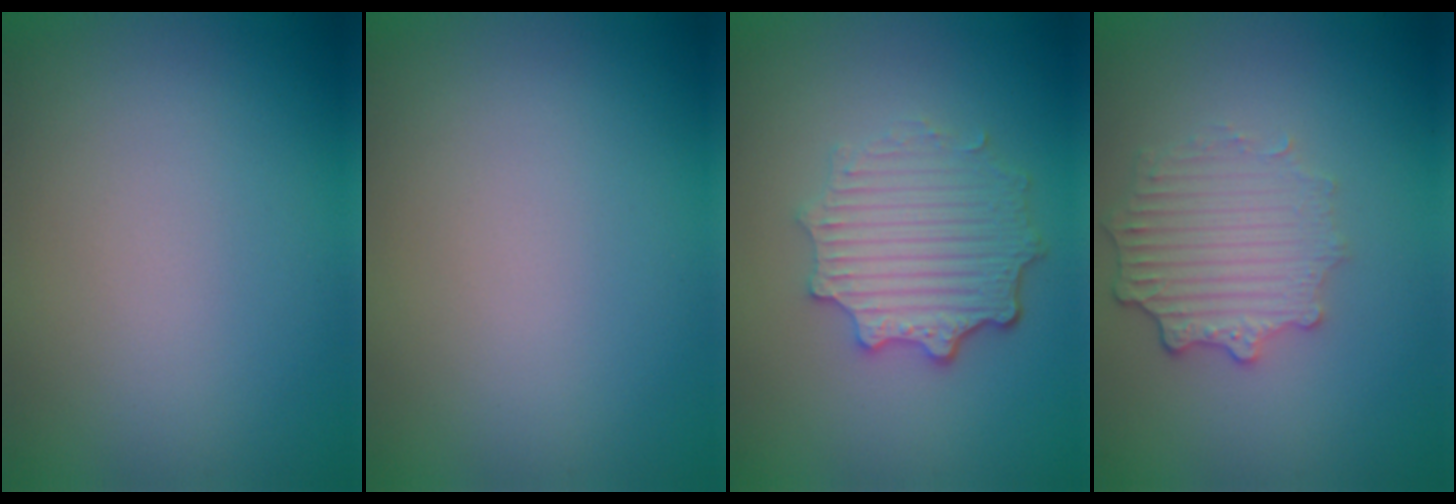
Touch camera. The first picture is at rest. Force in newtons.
{"total": 0.0}
{"total": 4.6, "press": 3.6, "slide": 2.8}
{"total": 3.6, "press": 2.8, "slide": 2.2}